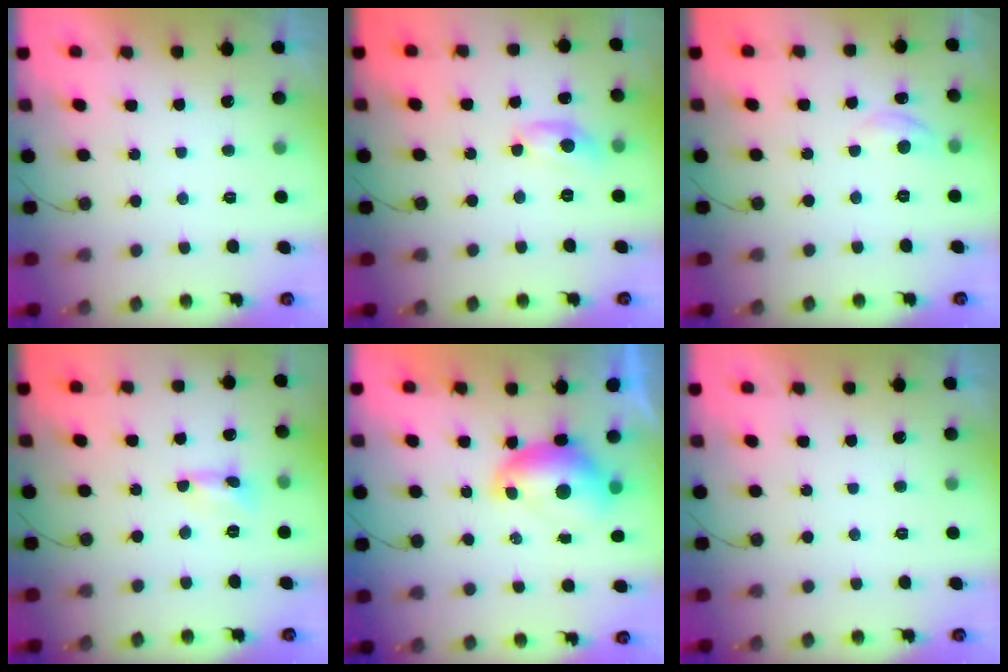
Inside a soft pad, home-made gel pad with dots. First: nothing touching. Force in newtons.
{"total": 7.5, "press": 7.4, "slide": 0.4}
{"total": 5.1, "press": 5.0, "slide": 0.6}
{"total": 0.6, "press": 0.6, "slide": 0.0}
{"total": 8.5, "press": 8.4, "slide": 0.8}
{"total": 0.0}